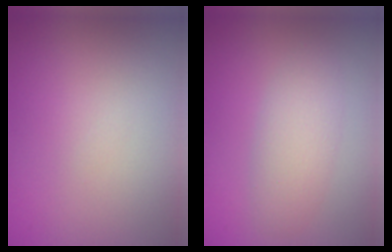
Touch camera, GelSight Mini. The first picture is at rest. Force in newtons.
{"total": 2.0, "press": 1.9, "slide": 0.2}